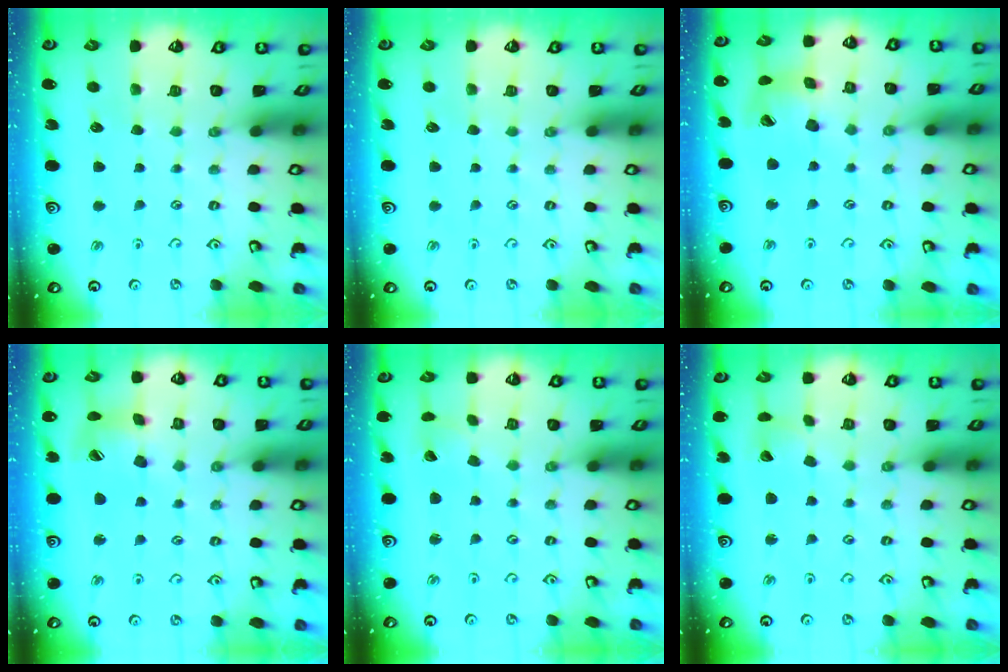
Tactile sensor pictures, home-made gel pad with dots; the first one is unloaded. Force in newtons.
{"total": 0.0}
{"total": 13.3, "press": 13.1, "slide": 2.2}
{"total": 11.8, "press": 11.7, "slide": 1.3}
{"total": 1.9, "press": 1.8, "slide": 0.3}
{"total": 3.4, "press": 3.3, "slide": 0.4}